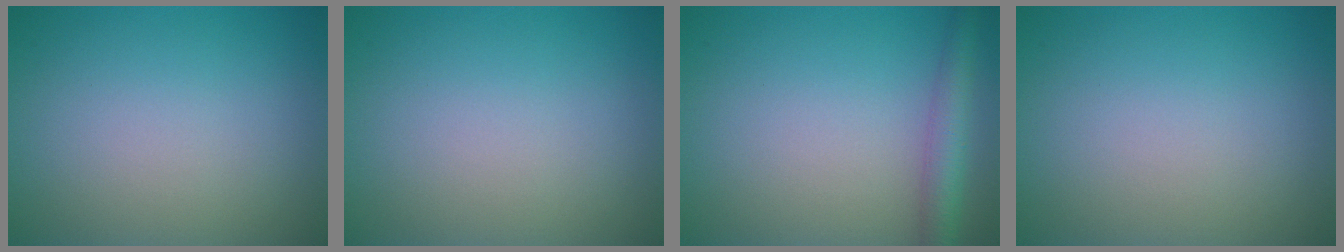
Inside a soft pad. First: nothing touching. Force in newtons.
{"total": 0.0}
{"total": 3.4, "press": 3.4, "slide": 0.0}
{"total": 0.0}